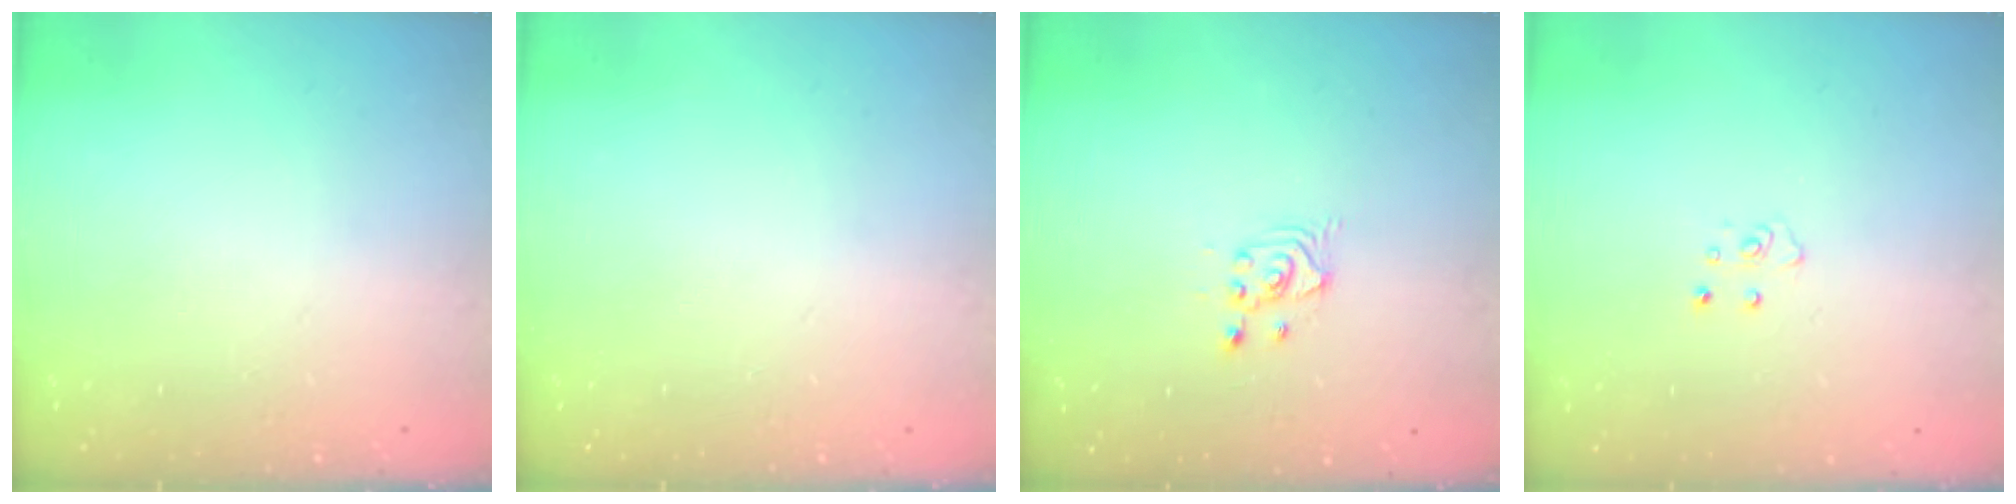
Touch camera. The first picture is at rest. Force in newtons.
{"total": 0.0}
{"total": 2.7, "press": 2.7, "slide": 0.2}
{"total": 3.8, "press": 3.8, "slide": 0.3}